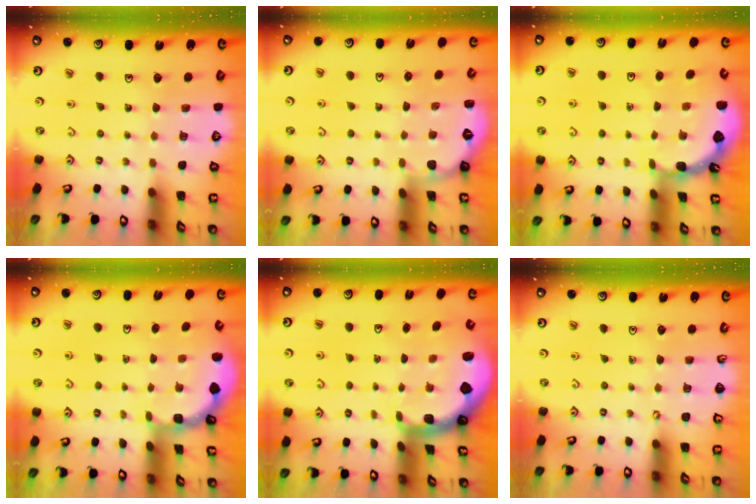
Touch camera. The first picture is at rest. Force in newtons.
{"total": 0.0}
{"total": 1.7, "press": 1.7, "slide": 0.1}
{"total": 2.0, "press": 2.0, "slide": 0.3}
{"total": 1.9, "press": 1.9, "slide": 0.4}
{"total": 0.0}